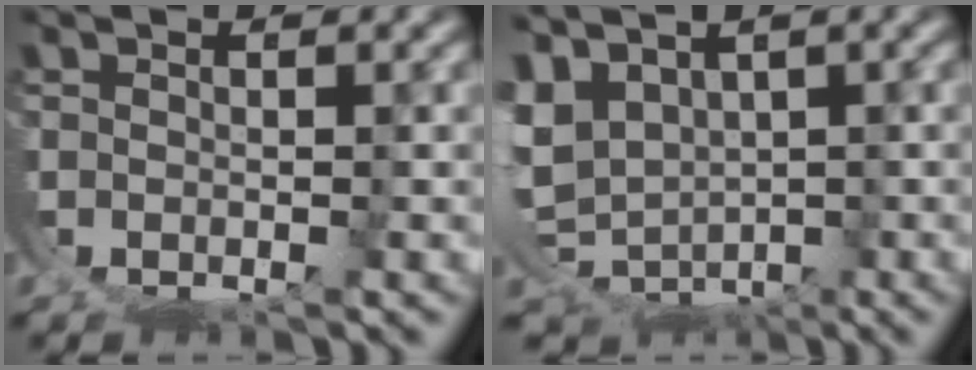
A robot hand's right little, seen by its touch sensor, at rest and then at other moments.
{"total": 8.4, "force": [-0.9, 7.0, 4.6], "torque": [-0.127, -0.052, 0.002]}